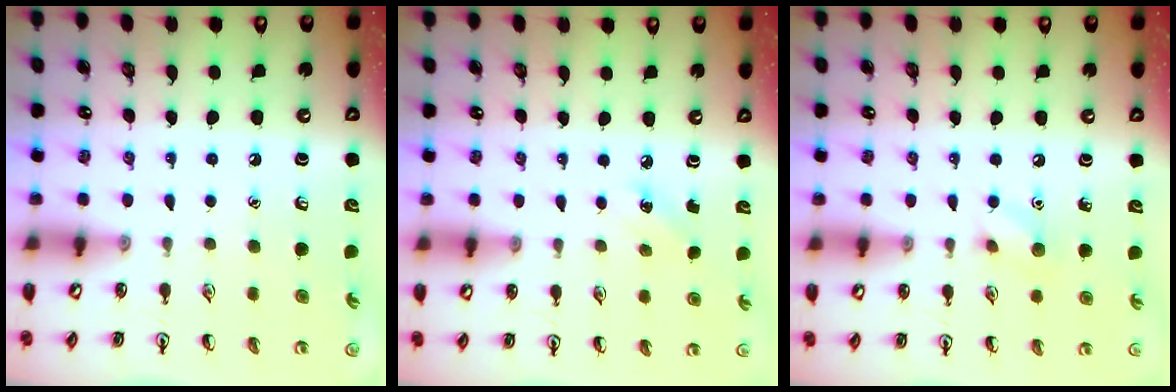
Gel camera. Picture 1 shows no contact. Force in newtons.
{"total": 3.1, "press": 2.9, "slide": 1.1}
{"total": 6.1, "press": 6.0, "slide": 1.1}